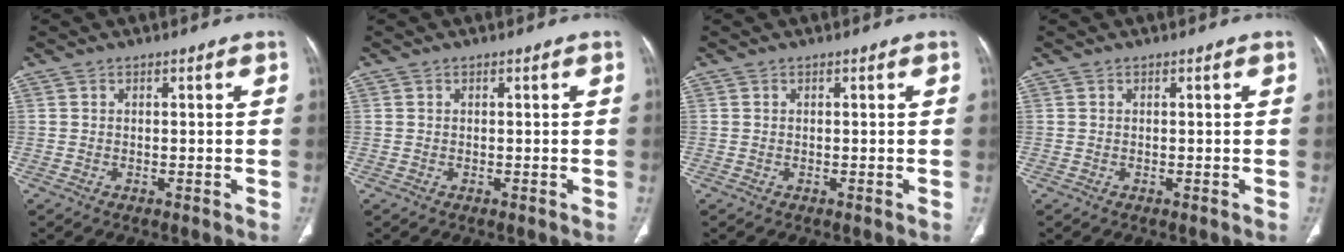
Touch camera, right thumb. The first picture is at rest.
{"total": 0.0}
{"total": 0.0}
{"total": 0.0}